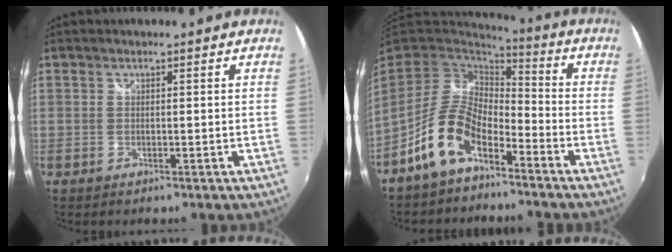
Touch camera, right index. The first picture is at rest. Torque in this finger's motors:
{"motor_torque": [1.11, -1.03, 0.80, 0.20]}